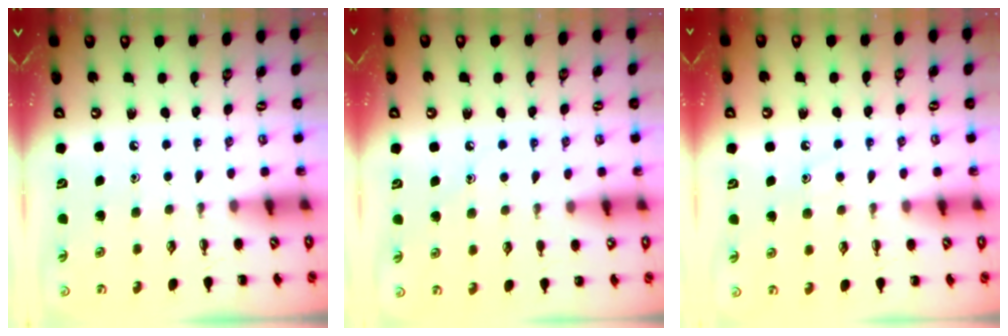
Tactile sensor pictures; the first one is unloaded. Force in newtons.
{"total": 7.5, "press": 7.3, "slide": 2.0}
{"total": 6.9, "press": 6.8, "slide": 1.2}